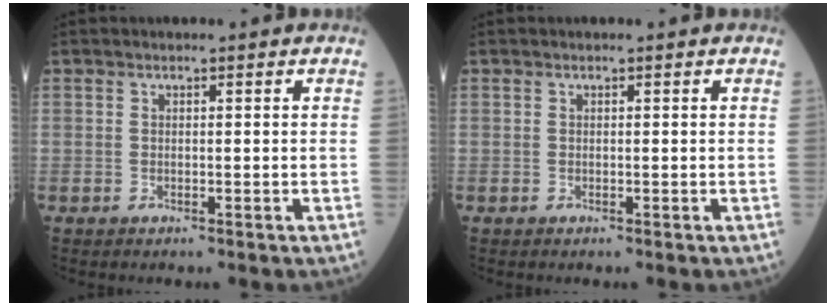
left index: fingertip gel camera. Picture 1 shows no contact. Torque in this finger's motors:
{"motor_torque": [0.01, -0.01, 0.00, 0.00]}